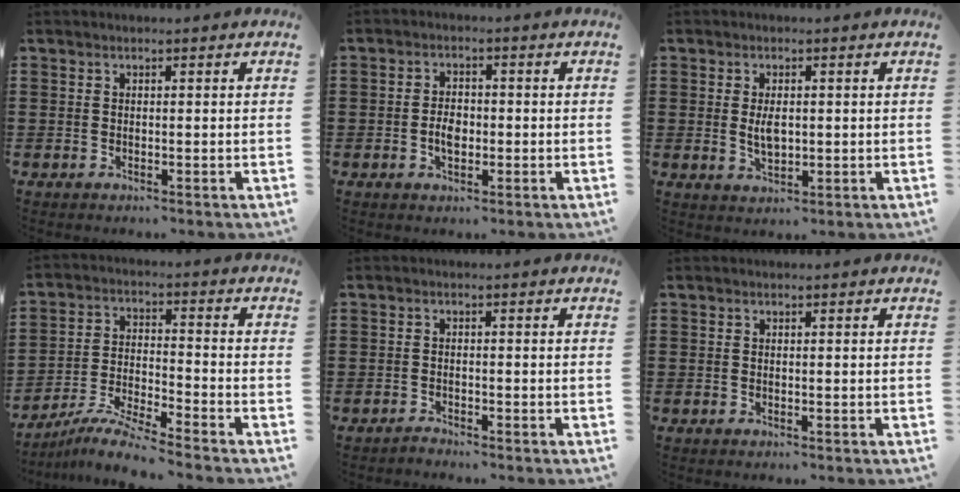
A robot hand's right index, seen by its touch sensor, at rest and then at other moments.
{"total": 3.3, "force": [-0.6, 2.0, 2.5], "torque": [-0.041, 0.001, -0.013]}
{"total": 3.5, "force": [0.2, 1.8, 3.0], "torque": [-0.053, 0.001, 0.001]}
{"total": 6.5, "force": [-6.1, -0.3, 2.3], "torque": [-0.055, -0.010, -0.122]}
{"total": 1.0, "force": [-1.0, 0.1, 0.0], "torque": [-0.003, 0.003, -0.022]}
{"total": 0.0}